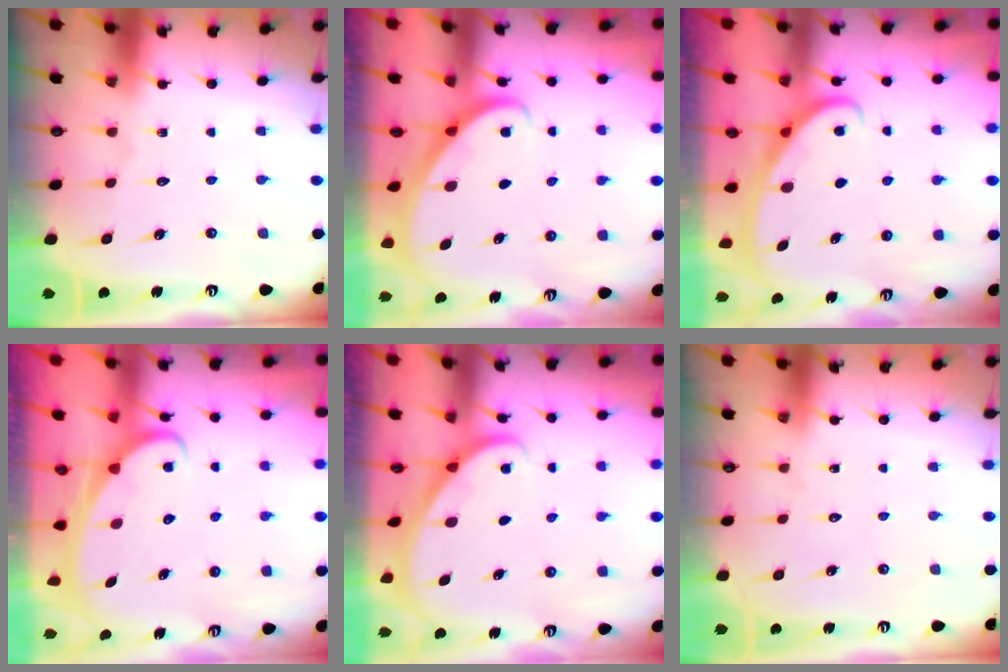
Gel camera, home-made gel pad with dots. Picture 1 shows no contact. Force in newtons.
{"total": 2.8, "press": 2.8, "slide": 0.2}
{"total": 2.8, "press": 2.7, "slide": 0.4}
{"total": 2.5, "press": 2.5, "slide": 0.4}
{"total": 2.0, "press": 2.0, "slide": 0.1}
{"total": 0.0}